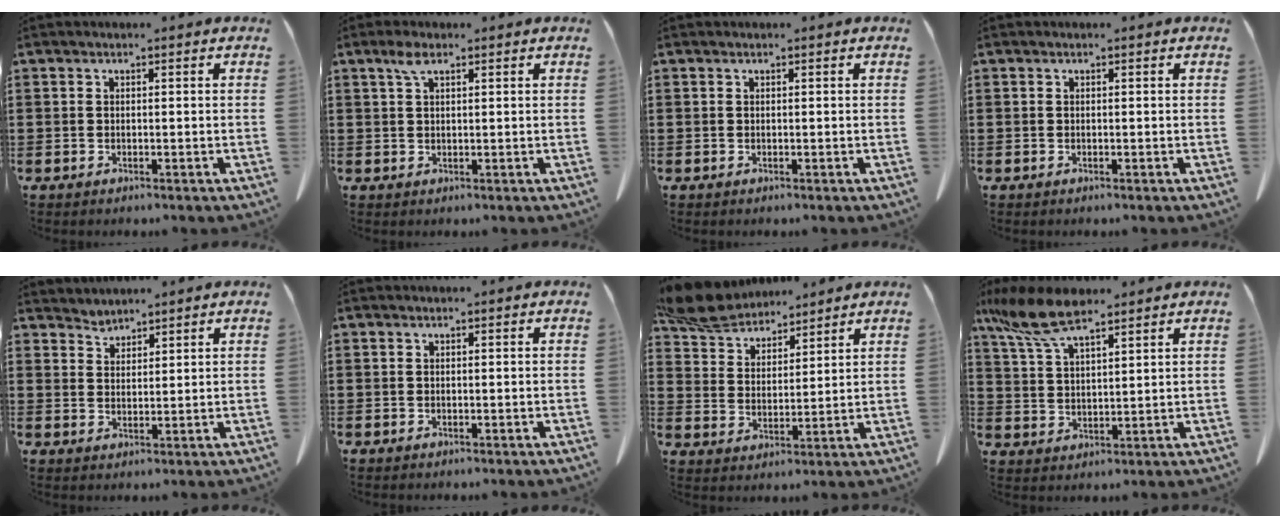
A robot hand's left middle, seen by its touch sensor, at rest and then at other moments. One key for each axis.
{"total": 2.6, "fx": 1.4, "fy": 0.8, "fz": 2.0, "tx": -0.046, "ty": 0.003, "tz": 0.024}
{"total": 0.0}
{"total": 0.0}
{"total": 2.4, "fx": 2.3, "fy": 0.3, "fz": -0.3, "tx": -0.001, "ty": -0.008, "tz": 0.047}
{"total": 0.0}
{"total": 7.9, "fx": 7.2, "fy": 2.4, "fz": 2.1, "tx": -0.076, "ty": -0.026, "tz": 0.134}
{"total": 9.2, "fx": 6.6, "fy": 2.6, "fz": 5.9, "tx": -0.146, "ty": -0.015, "tz": 0.119}